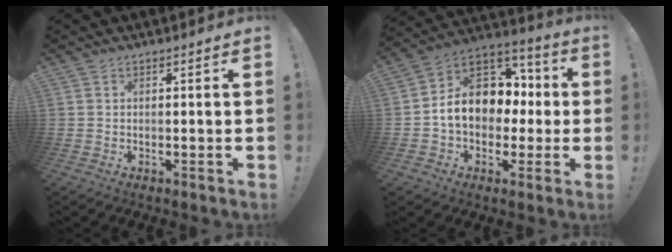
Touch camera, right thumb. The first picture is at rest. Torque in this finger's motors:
{"motor_torque": [2.19, 2.32, 1.44, -0.36, 0.07]}